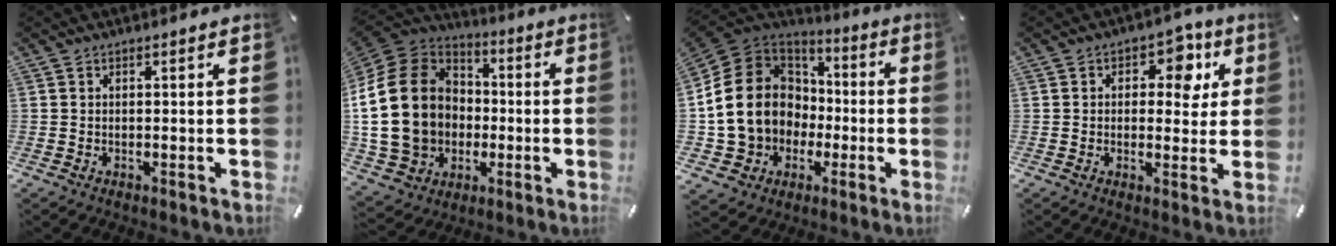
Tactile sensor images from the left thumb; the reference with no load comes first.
{"total": 24.8, "force": [-1.3, 20.2, 14.3], "torque": [-0.299, 0.014, -0.009]}
{"total": 19.3, "force": [-1.5, 16.7, 9.5], "torque": [-0.209, 0.014, -0.012]}
{"total": 8.7, "force": [3.1, 5.9, 5.6], "torque": [-0.058, -0.011, 0.045]}